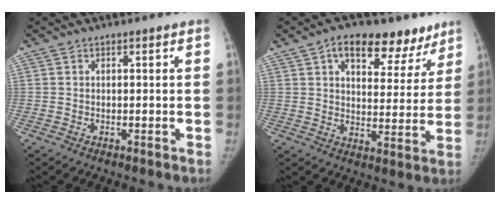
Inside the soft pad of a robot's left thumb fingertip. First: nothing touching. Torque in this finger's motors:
{"motor_torque": [1.24, 1.20, -0.07, -0.26, 0.03]}